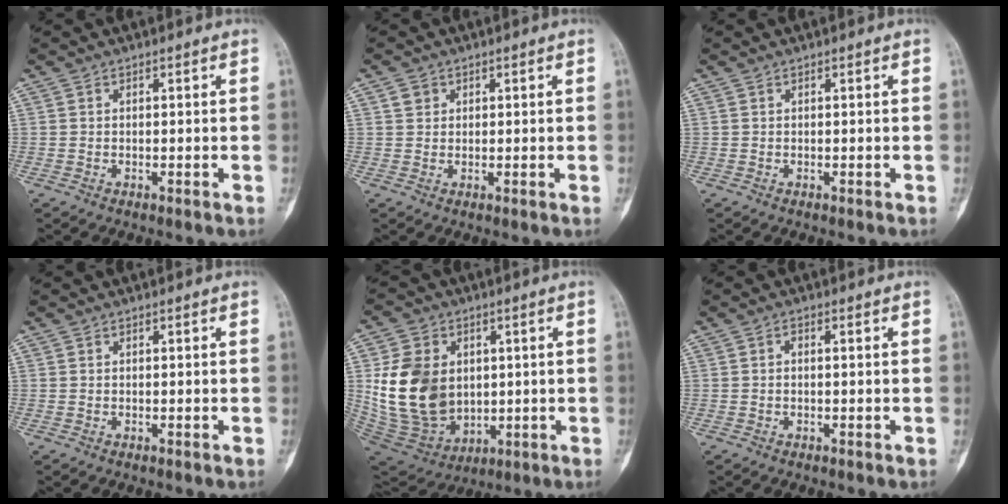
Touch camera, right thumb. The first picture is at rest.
{"total": 2.0, "force": [0.9, 1.7, 0.5], "torque": [0.003, -0.003, 0.013]}
{"total": 0.0}
{"total": 0.0}
{"total": 17.6, "force": [2.0, 13.3, 11.4], "torque": [-0.185, -0.015, 0.062]}
{"total": 0.9, "force": [0.0, 0.4, 0.8], "torque": [-0.012, 0.002, -0.002]}